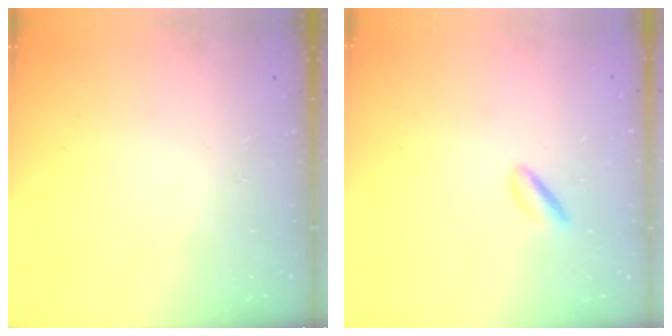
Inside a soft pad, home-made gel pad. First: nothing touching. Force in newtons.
{"total": 1.9, "press": 1.7, "slide": 0.7}